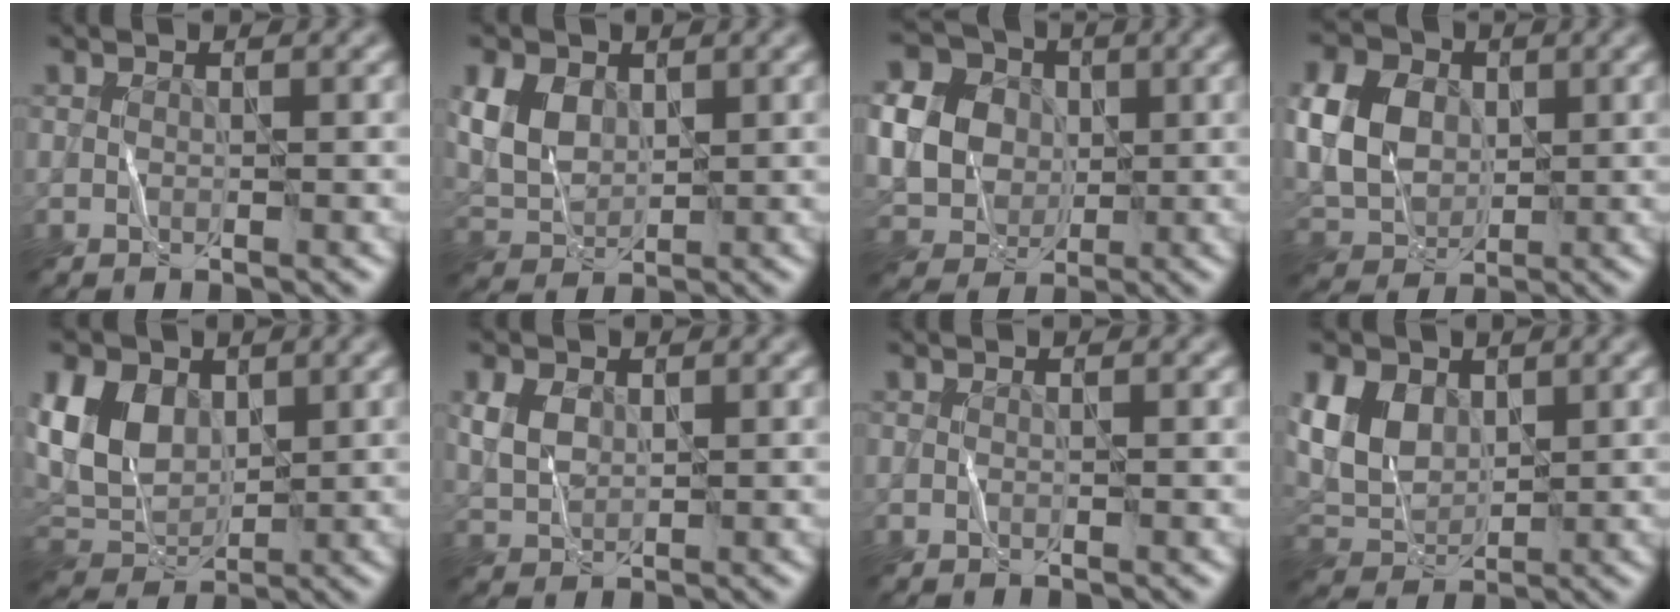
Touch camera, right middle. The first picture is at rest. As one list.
[{"total": 4.0, "force": [1.6, 3.0, 2.1], "torque": [-0.062, 0.005, 0.033]}, {"total": 5.7, "force": [0.9, 5.2, 2.2], "torque": [-0.075, 0.009, 0.014]}, {"total": 6.9, "force": [1.3, 5.5, 3.9], "torque": [-0.115, 0.012, 0.020]}, {"total": 6.2, "force": [2.2, 4.6, 3.4], "torque": [-0.095, 0.005, 0.042]}, {"total": 2.4, "force": [1.1, 1.8, 1.1], "torque": [-0.041, 0.004, 0.027]}, {"total": 0.0}, {"total": 4.8, "force": [1.9, 3.6, 2.6], "torque": [-0.071, 0.005, 0.039]}]